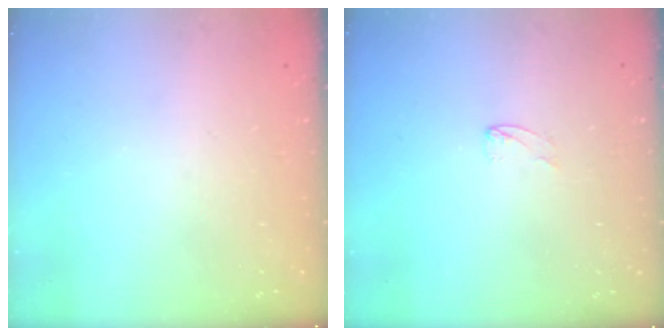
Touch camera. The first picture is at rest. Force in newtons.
{"total": 1.7, "press": 1.7, "slide": 0.1}